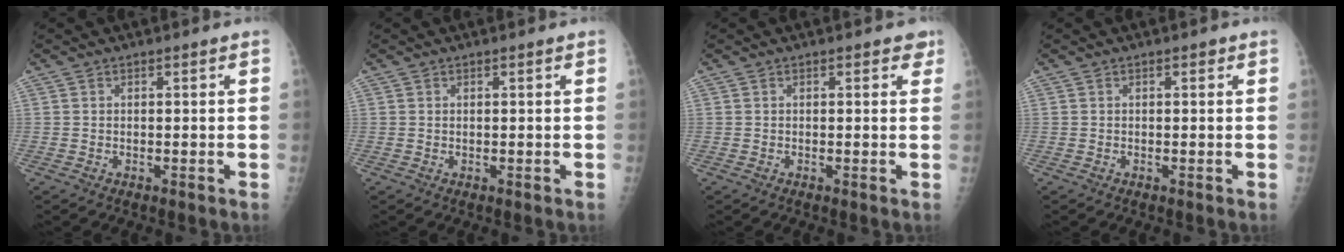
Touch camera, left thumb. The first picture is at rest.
{"total": 0.6, "force": [0.3, 0.1, 0.5], "torque": [-0.010, 0.000, 0.006]}
{"total": 2.0, "force": [1.1, 1.0, 1.4], "torque": [-0.004, -0.001, 0.009]}
{"total": 0.8, "force": [0.3, 0.3, 0.6], "torque": [-0.007, 0.001, 0.003]}